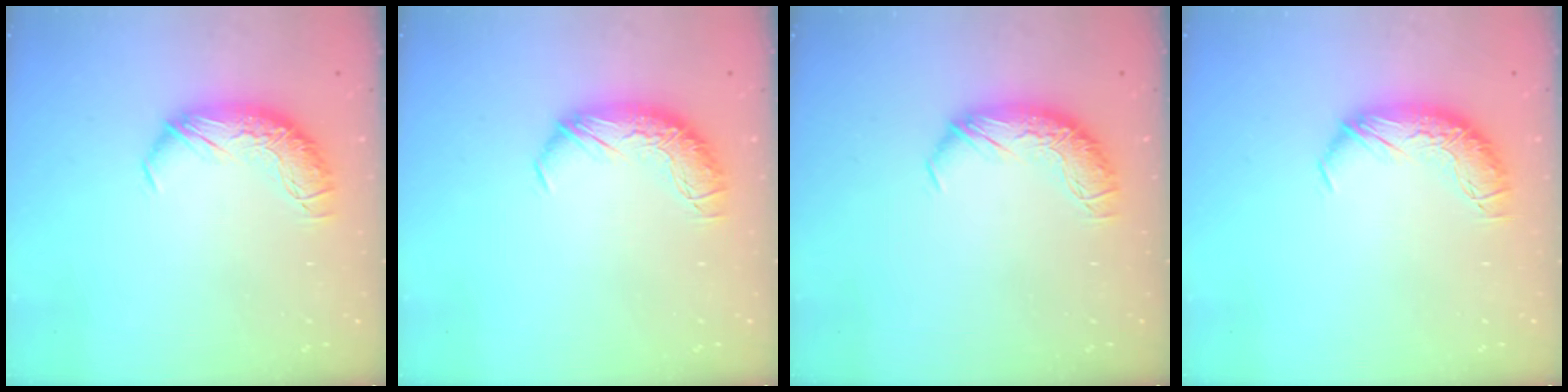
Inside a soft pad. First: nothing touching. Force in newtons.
{"total": 0.0}
{"total": 0.0}
{"total": 0.0}